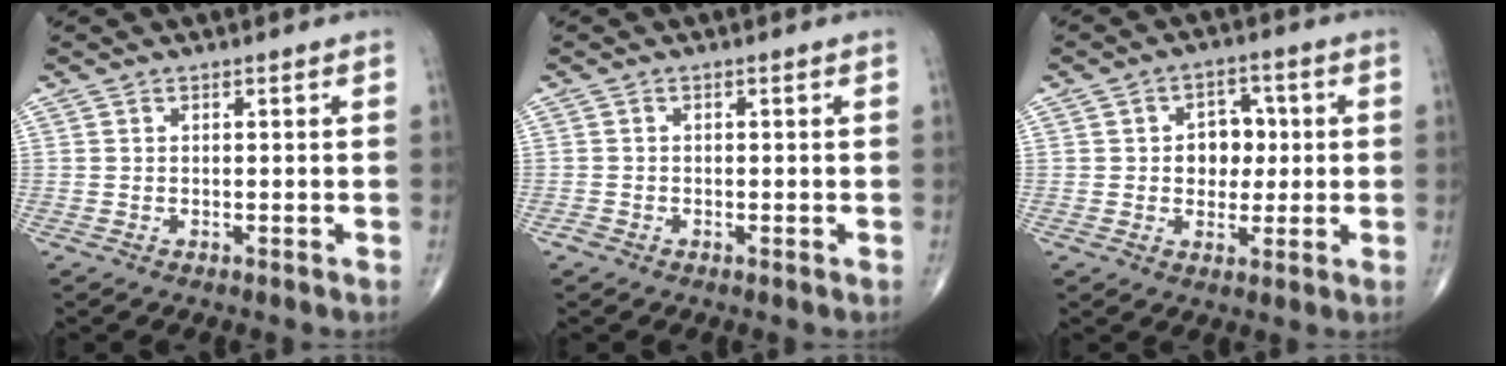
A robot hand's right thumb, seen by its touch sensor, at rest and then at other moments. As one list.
[{"total": 0.8, "force": [-0.5, 0.6, 0.2], "torque": [-0.002, 0.001, -0.014]}, {"total": 6.8, "force": [0.5, 5.3, 4.3], "torque": [-0.022, 0.008, 0.005]}]